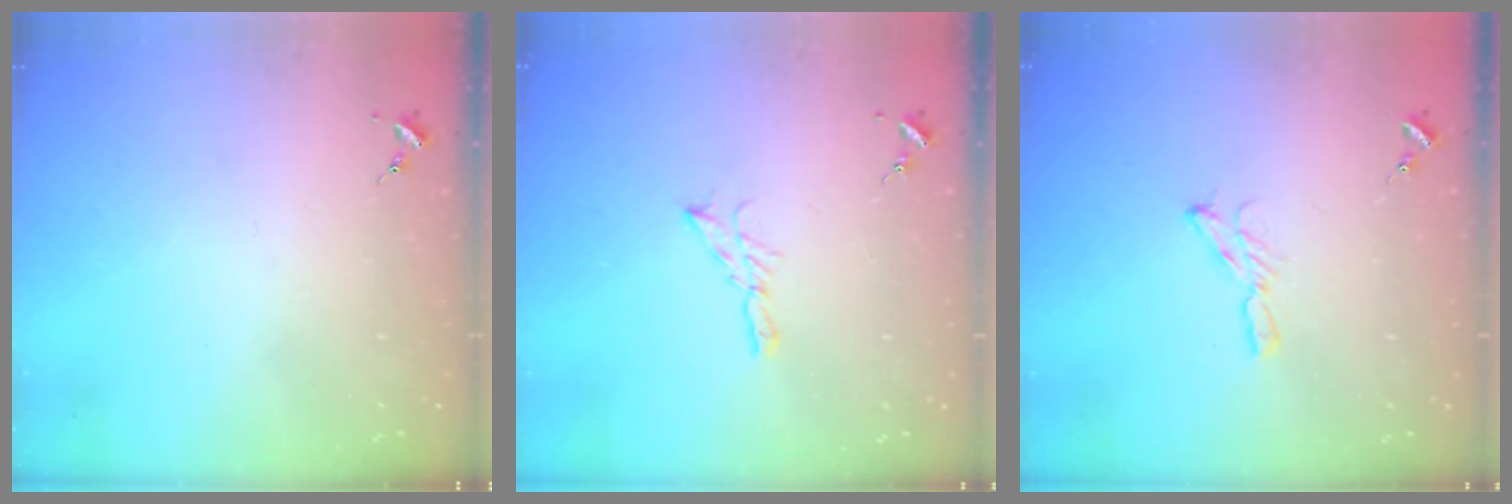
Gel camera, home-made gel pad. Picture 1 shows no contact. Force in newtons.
{"total": 5.3, "press": 5.3, "slide": 0.2}
{"total": 5.7, "press": 5.7, "slide": 0.1}